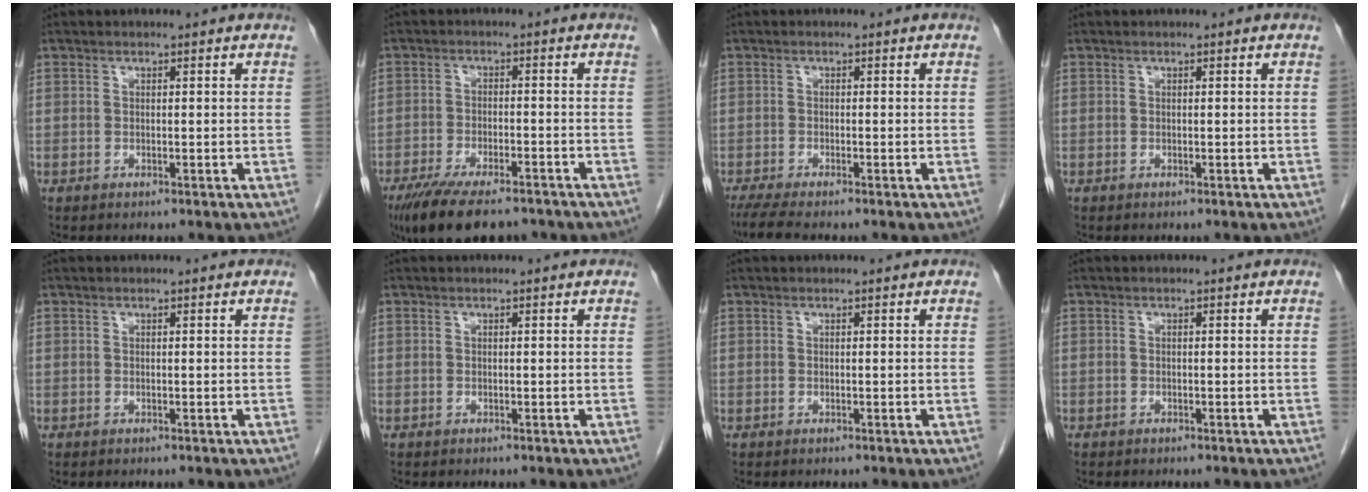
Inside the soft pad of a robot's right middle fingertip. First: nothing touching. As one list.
[{"total": 12.8, "force": [-9.9, 3.9, 7.1], "torque": [-0.125, -0.017, -0.154]}, {"total": 3.8, "force": [-3.2, -0.1, 2.1], "torque": [-0.043, -0.012, -0.058]}, {"total": 0.0}, {"total": 0.0}, {"total": 0.0}, {"total": 0.0}, {"total": 0.5, "force": [-0.4, 0.3, 0.1], "torque": [-0.010, 0.002, -0.007]}]